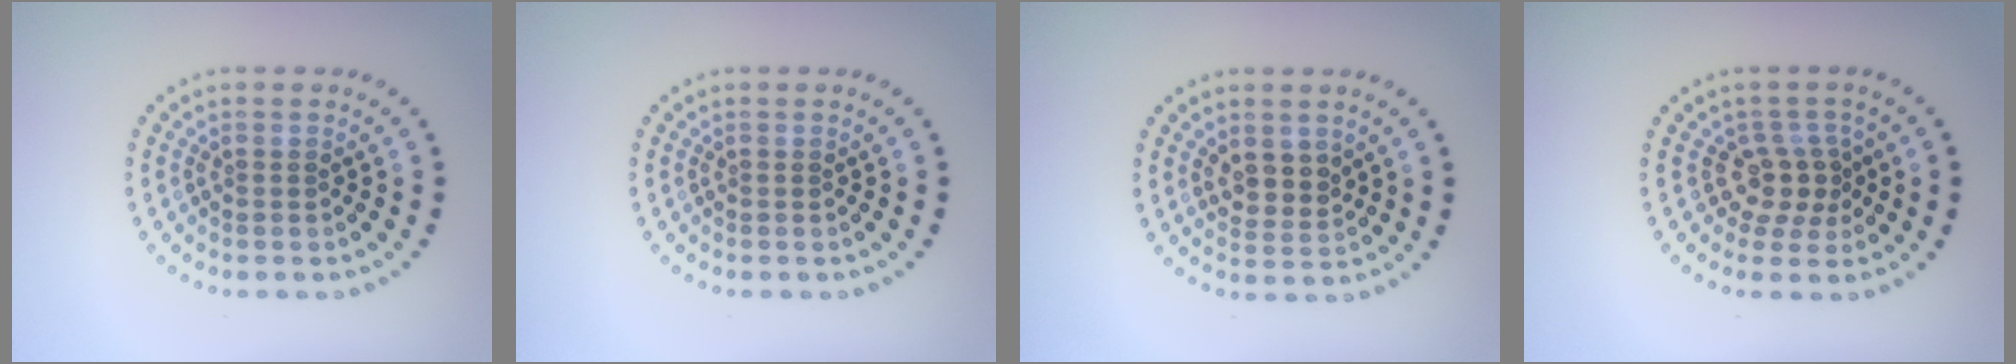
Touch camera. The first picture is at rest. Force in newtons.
{"total": 0.0}
{"total": 2.4, "press": 2.1, "slide": 1.1}
{"total": 2.7, "press": 2.1, "slide": 1.7}